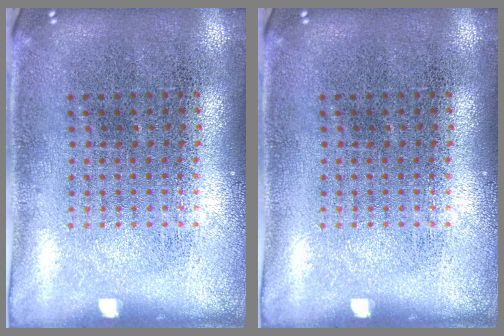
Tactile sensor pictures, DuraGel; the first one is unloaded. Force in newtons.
{"total": 0.0}